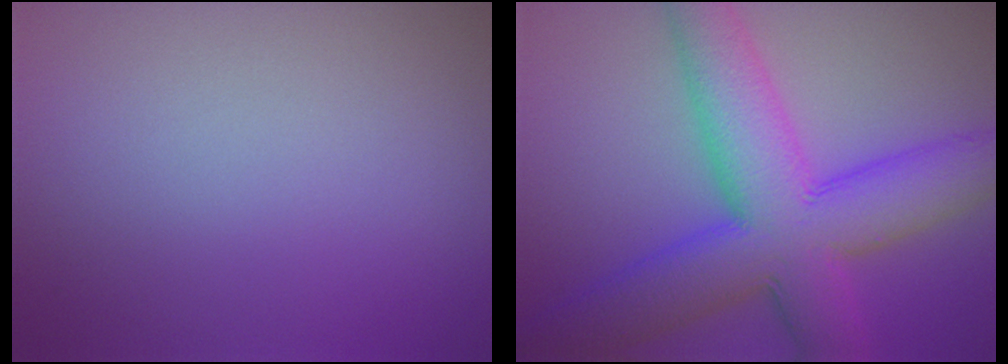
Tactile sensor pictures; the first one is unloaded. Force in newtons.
{"total": 11.6, "press": 11.6, "slide": 0.3}